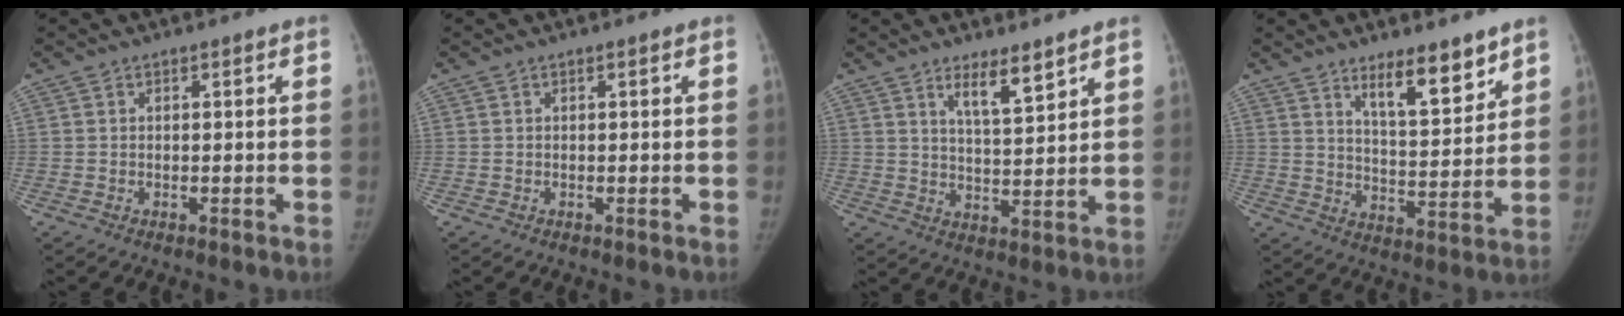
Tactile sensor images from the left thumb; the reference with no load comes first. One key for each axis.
{"total": 0.0}
{"total": 6.4, "fx": 4.5, "fy": 1.4, "fz": 4.3, "tx": -0.064, "ty": -0.039, "tz": 0.079}
{"total": 10.3, "fx": 7.3, "fy": 3.0, "fz": 6.6, "tx": -0.083, "ty": -0.061, "tz": 0.124}